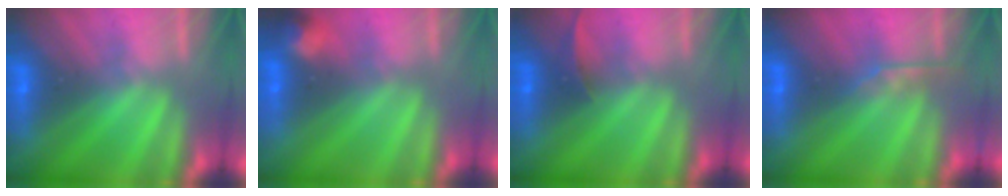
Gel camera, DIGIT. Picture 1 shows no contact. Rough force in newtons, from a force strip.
{"total": 2.8}
{"total": 1.8}
{"total": 2.9}